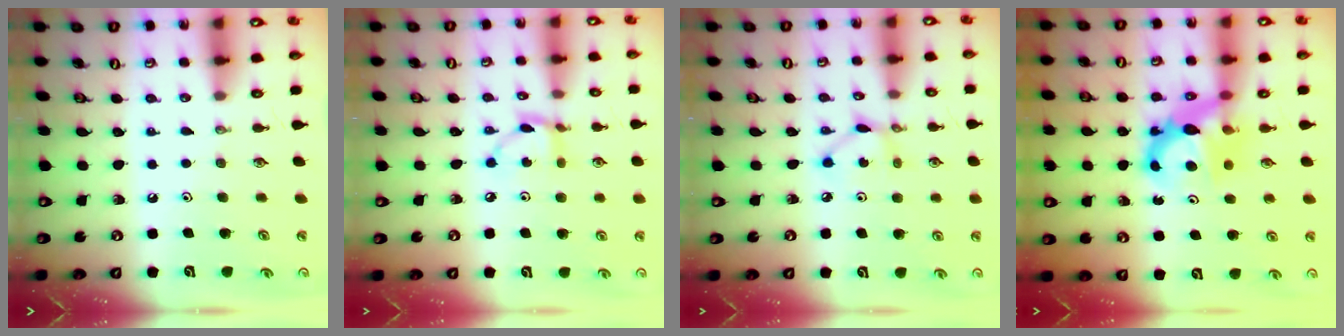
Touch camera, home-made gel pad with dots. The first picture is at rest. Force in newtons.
{"total": 5.2, "press": 5.2, "slide": 0.3}
{"total": 4.0, "press": 4.0, "slide": 0.2}
{"total": 7.6, "press": 7.5, "slide": 0.6}